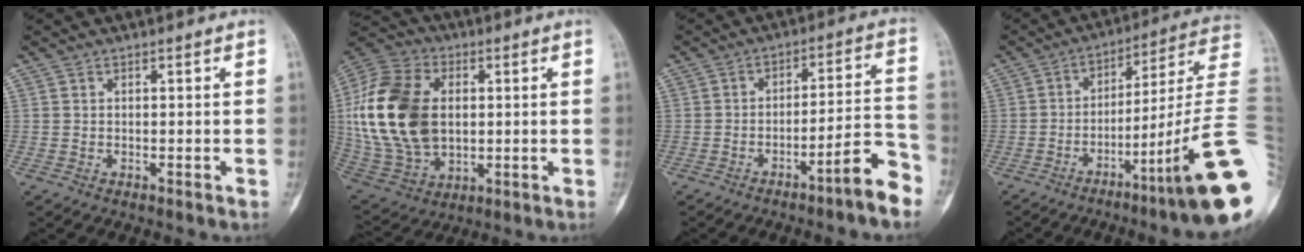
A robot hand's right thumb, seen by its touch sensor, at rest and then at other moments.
{"total": 23.1, "force": [1.7, 15.5, 17.1], "torque": [-0.349, -0.002, 0.042]}
{"total": 9.2, "force": [-6.0, 0.8, 6.9], "torque": [-0.097, 0.061, -0.092]}
{"total": 23.3, "force": [-7.1, 1.0, 22.1], "torque": [-0.262, 0.040, -0.107]}